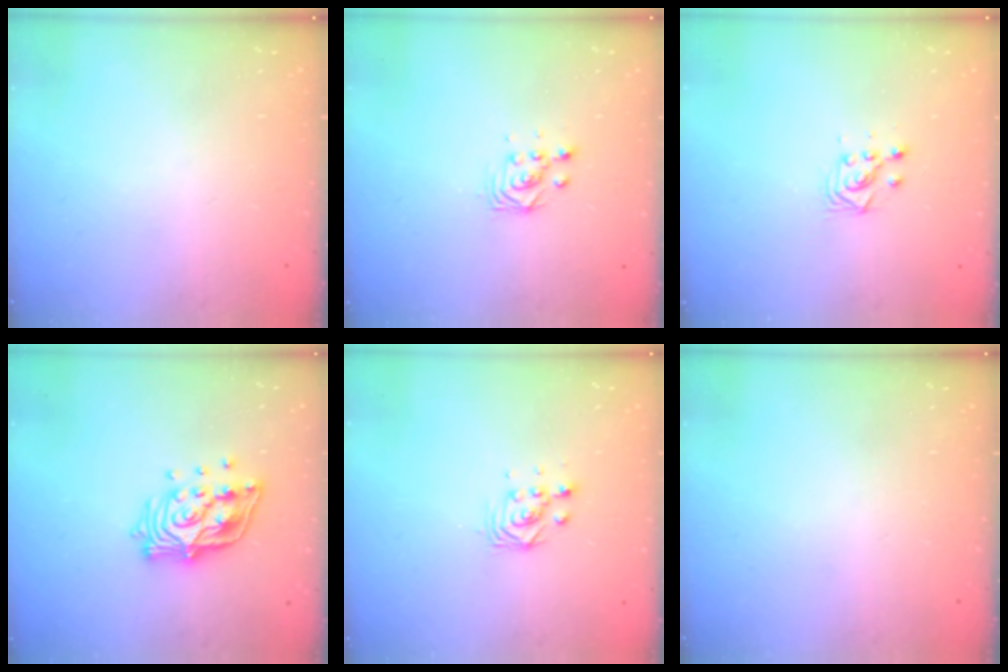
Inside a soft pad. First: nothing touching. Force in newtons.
{"total": 2.9, "press": 2.9, "slide": 0.4}
{"total": 3.5, "press": 3.4, "slide": 1.1}
{"total": 14.7, "press": 14.6, "slide": 1.4}
{"total": 3.1, "press": 3.1, "slide": 0.0}
{"total": 0.0}